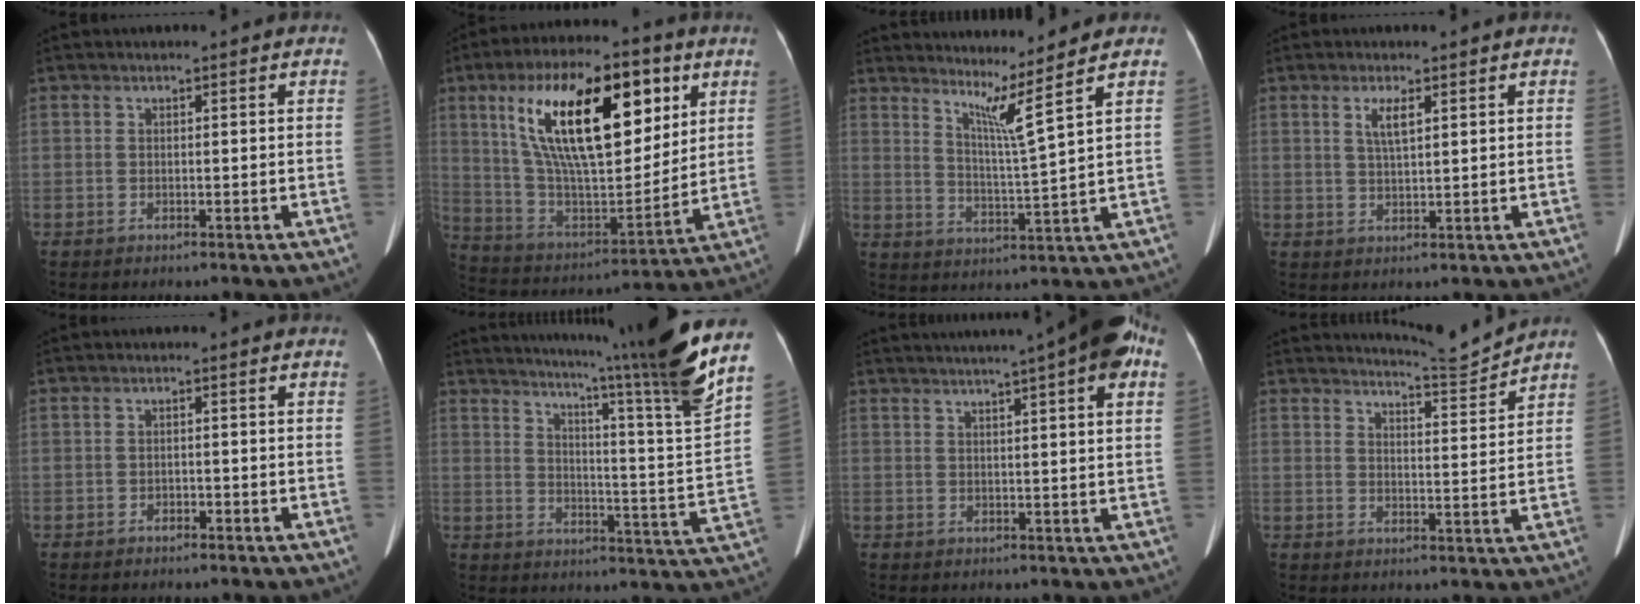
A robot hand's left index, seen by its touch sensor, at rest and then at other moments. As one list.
[{"total": 23.1, "force": [9.2, 8.3, 19.5], "torque": [-0.362, 0.028, 0.162]}, {"total": 5.5, "force": [4.0, -2.8, 2.6], "torque": [-0.054, -0.040, 0.076]}, {"total": 2.8, "force": [1.2, 0.4, 2.5], "torque": [-0.053, 0.002, 0.023]}, {"total": 1.0, "force": [-0.8, 0.5, 0.3], "torque": [-0.006, 0.001, -0.014]}, {"total": 21.1, "force": [16.8, -3.3, 12.3], "torque": [-0.189, -0.068, 0.216]}, {"total": 13.4, "force": [8.7, 0.9, 10.2], "torque": [-0.145, 0.036, 0.099]}, {"total": 5.7, "force": [5.4, -1.5, -0.4], "torque": [-0.009, -0.032, 0.086]}]